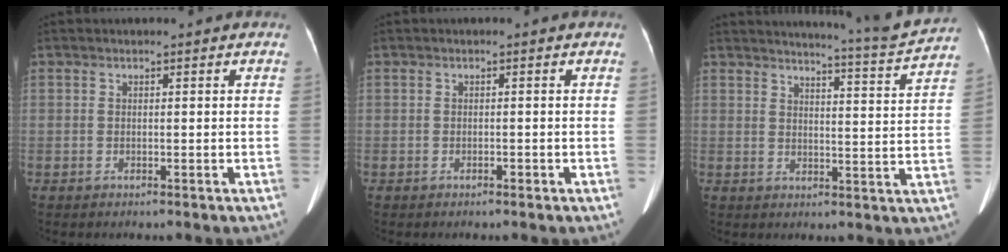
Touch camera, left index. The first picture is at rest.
{"total": 0.6, "force": [-0.4, 0.2, 0.4], "torque": [-0.008, 0.000, -0.004]}
{"total": 10.3, "force": [9.9, -2.1, 2.0], "torque": [-0.043, -0.044, 0.127]}